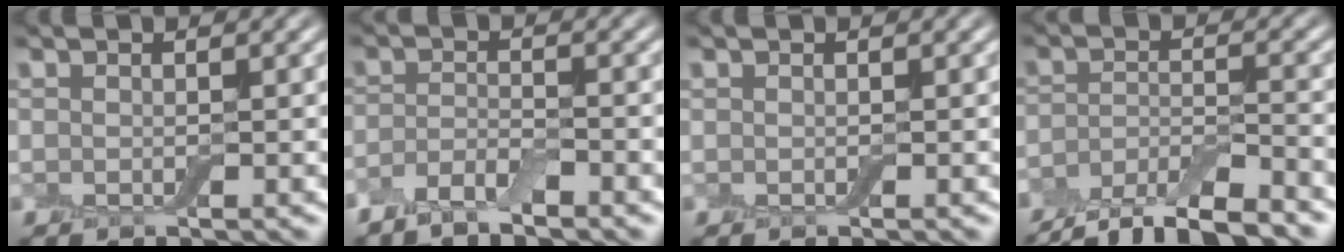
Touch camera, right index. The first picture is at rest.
{"total": 2.7, "force": [-2.2, 0.7, 1.5], "torque": [-0.037, -0.001, -0.052]}
{"total": 0.0}
{"total": 7.4, "force": [-6.2, 2.2, 3.4], "torque": [-0.064, -0.007, -0.109]}